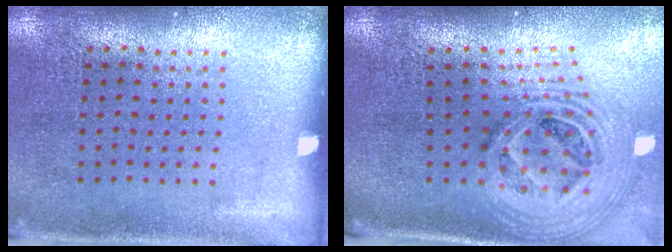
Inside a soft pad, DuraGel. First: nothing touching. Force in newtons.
{"total": 2.7, "press": 1.9, "slide": 1.9}